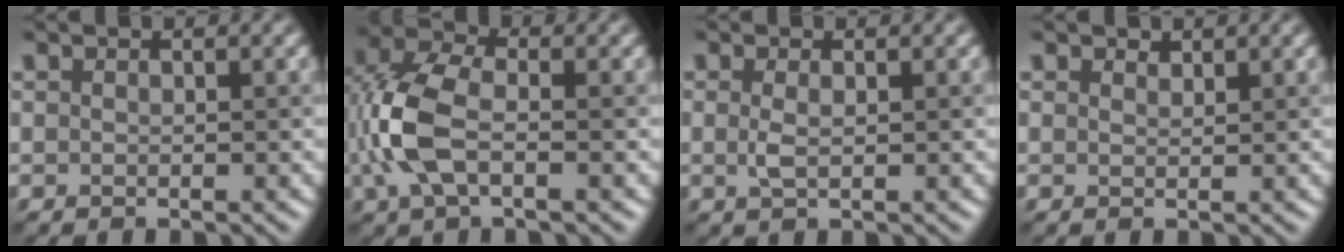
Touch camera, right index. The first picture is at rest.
{"total": 6.4, "force": [-0.9, 3.5, 5.3], "torque": [-0.135, 0.010, -0.026]}
{"total": 1.3, "force": [0.1, 0.4, 1.2], "torque": [-0.028, 0.000, 0.001]}
{"total": 0.9, "force": [0.8, 0.3, 0.0], "torque": [0.000, 0.000, 0.016]}